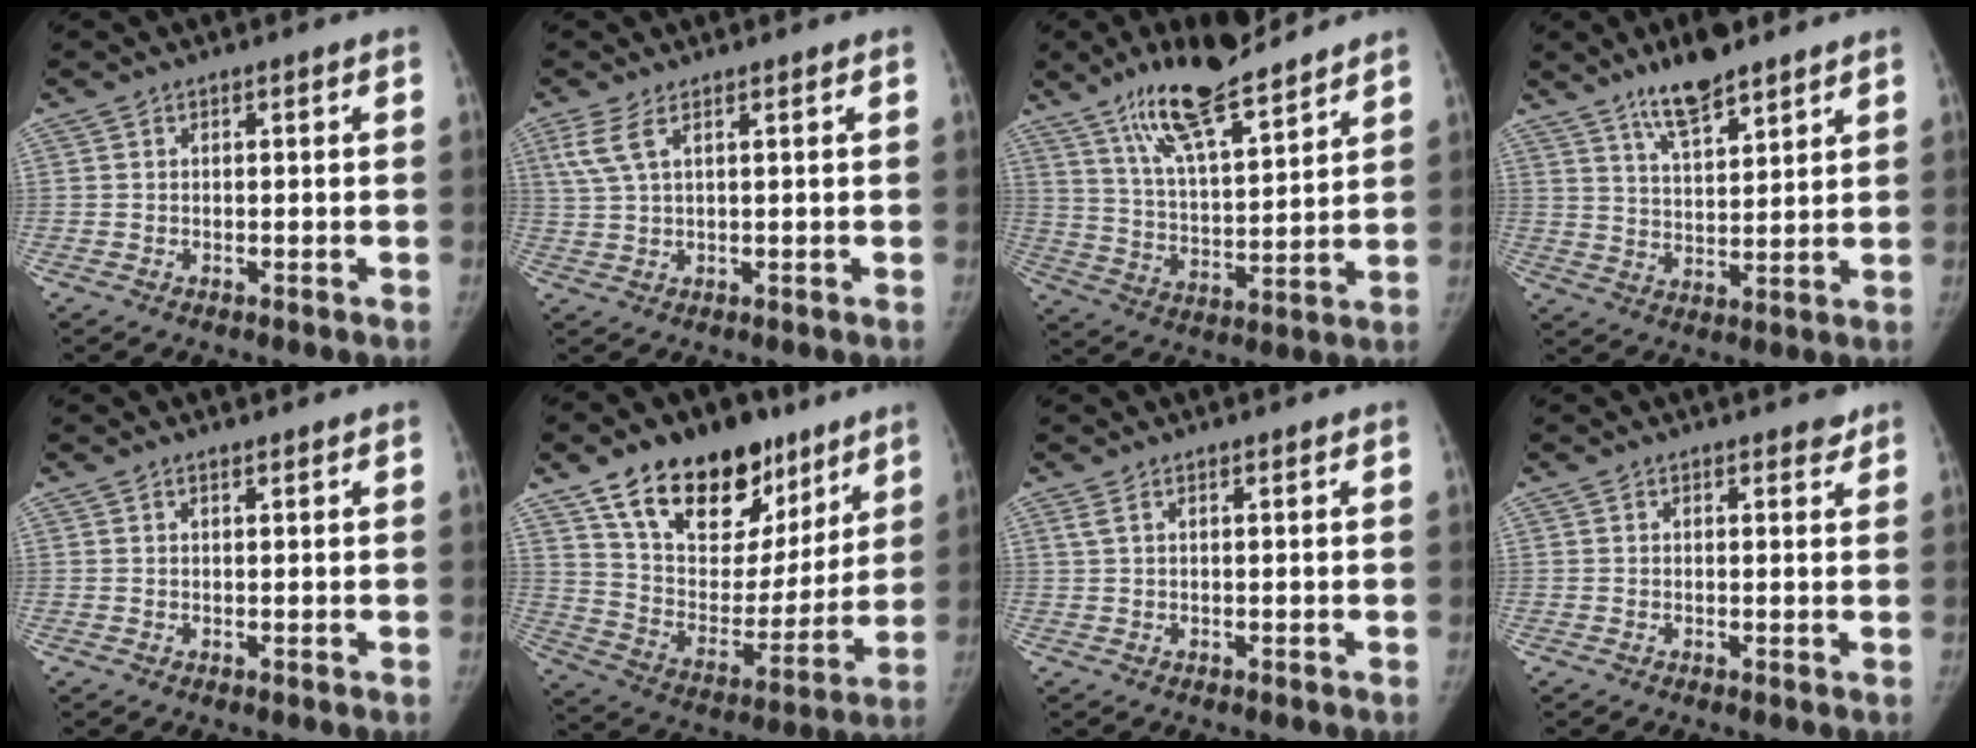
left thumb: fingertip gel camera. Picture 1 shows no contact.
{"total": 4.1, "force": [2.1, 1.2, 3.3], "torque": [-0.090, 0.004, 0.053]}
{"total": 16.9, "force": [12.6, 4.0, 10.5], "torque": [-0.163, -0.061, 0.225]}
{"total": 10.1, "force": [7.4, 2.7, 6.2], "torque": [-0.091, -0.043, 0.132]}
{"total": 0.7, "force": [0.6, 0.2, 0.3], "torque": [-0.007, -0.004, 0.011]}
{"total": 25.2, "force": [15.5, 14.6, 13.4], "torque": [-0.169, -0.040, 0.262]}
{"total": 1.3, "force": [0.8, 0.3, 1.0], "torque": [-0.028, 0.006, 0.020]}
{"total": 1.5, "force": [1.2, 0.8, 0.5], "torque": [0.008, -0.007, 0.011]}